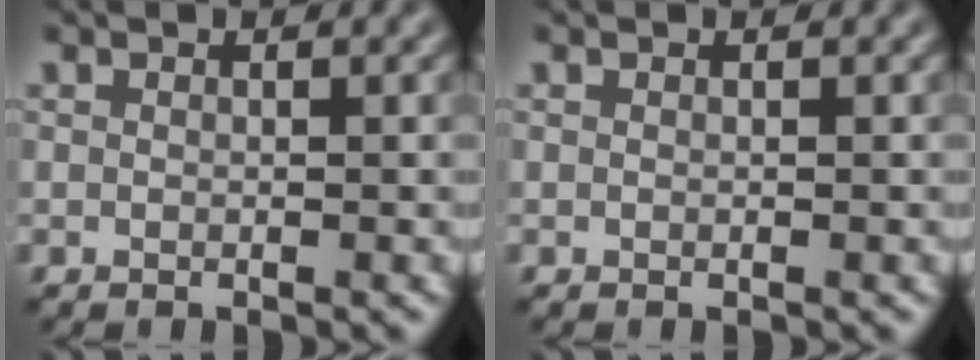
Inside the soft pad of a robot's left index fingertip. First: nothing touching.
{"total": 0.0}